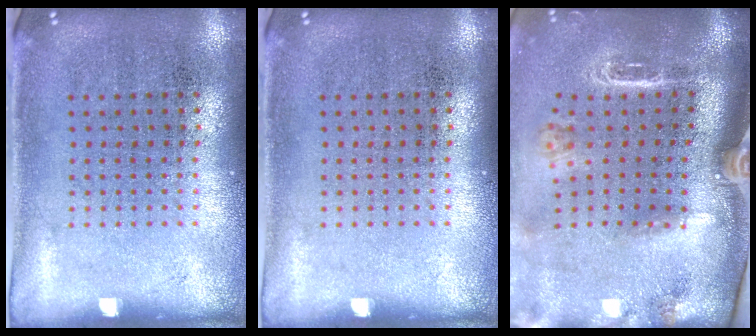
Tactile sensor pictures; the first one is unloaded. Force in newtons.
{"total": 0.0}
{"total": 2.9, "press": 2.0, "slide": 2.0}